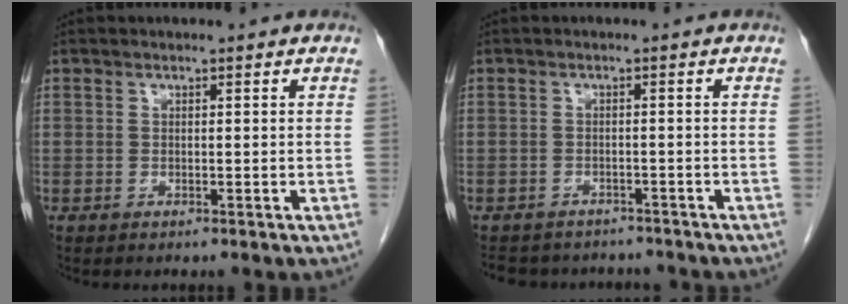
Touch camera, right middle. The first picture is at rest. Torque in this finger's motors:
{"motor_torque": [0.38, -0.38, 0.04, 0.04]}